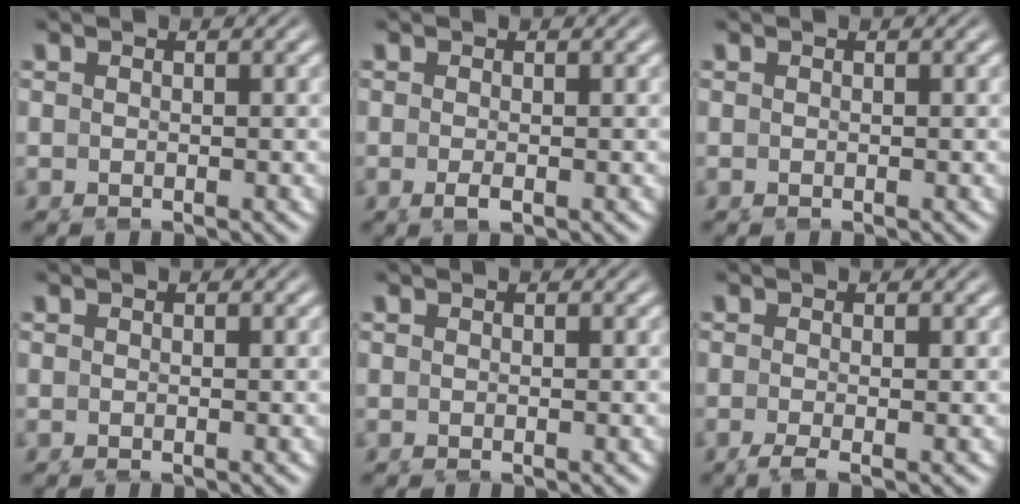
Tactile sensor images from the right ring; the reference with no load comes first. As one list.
[{"total": 0.9, "force": [-0.6, 0.2, 0.6], "torque": [-0.017, -0.004, -0.012]}, {"total": 0.0}, {"total": 0.0}, {"total": 0.0}, {"total": 1.3, "force": [-1.1, 0.0, 0.8], "torque": [-0.023, -0.010, -0.020]}]